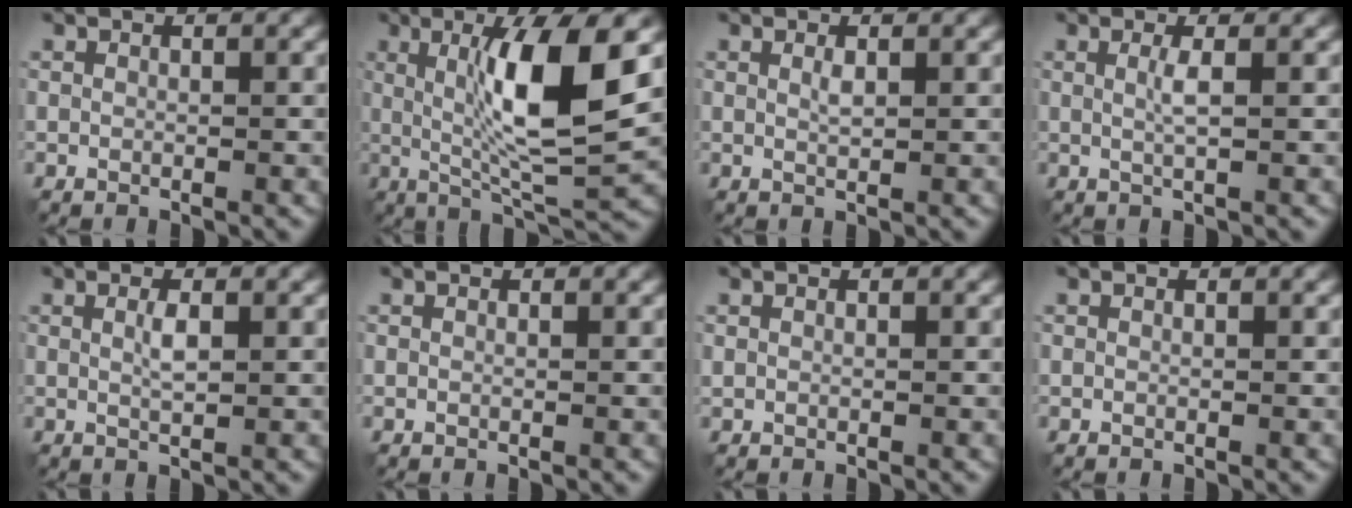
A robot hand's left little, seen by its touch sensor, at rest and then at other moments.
{"total": 9.8, "force": [1.3, 2.1, 9.5], "torque": [-0.153, -0.006, 0.027]}
{"total": 0.7, "force": [0.1, 0.2, 0.7], "torque": [-0.016, -0.001, 0.002]}
{"total": 1.4, "force": [0.0, 0.2, 1.4], "torque": [-0.028, -0.002, -0.004]}
{"total": 1.3, "force": [0.0, 0.3, 1.3], "torque": [-0.027, -0.001, 0.000]}
{"total": 0.0}
{"total": 0.0}
{"total": 0.0}